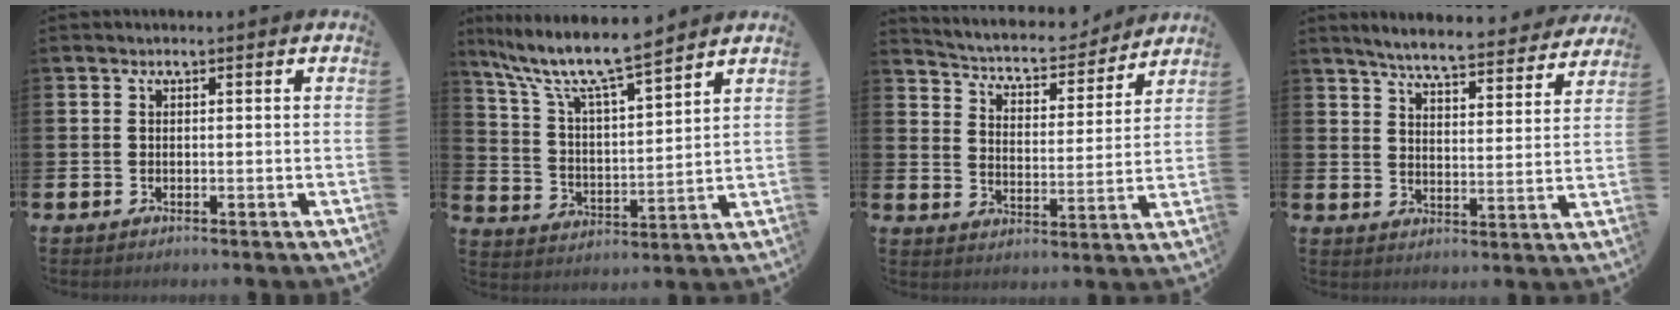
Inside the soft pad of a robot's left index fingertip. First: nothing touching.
{"total": 9.7, "force": [8.7, 1.1, 4.2], "torque": [-0.122, -0.049, 0.149]}
{"total": 5.6, "force": [5.3, 1.5, 1.1], "torque": [-0.048, -0.043, 0.085]}
{"total": 6.1, "force": [5.9, 0.4, 1.6], "torque": [-0.040, -0.046, 0.098]}